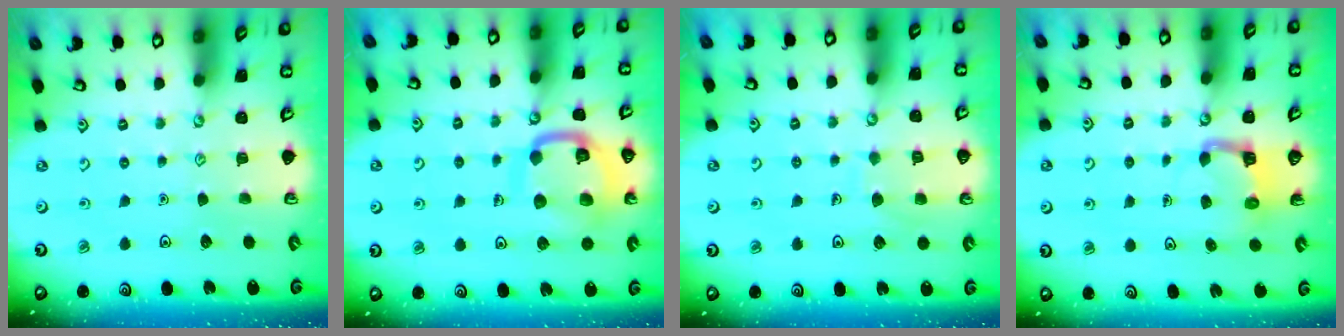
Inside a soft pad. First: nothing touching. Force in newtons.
{"total": 14.0, "press": 13.9, "slide": 1.4}
{"total": 6.6, "press": 6.6, "slide": 0.6}
{"total": 3.9, "press": 3.8, "slide": 0.3}